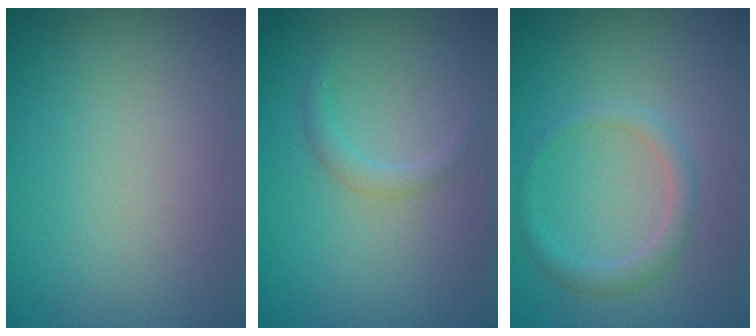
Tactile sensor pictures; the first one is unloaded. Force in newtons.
{"total": 1.1, "press": 1.1, "slide": 0.2}
{"total": 1.8, "press": 1.8, "slide": 0.1}